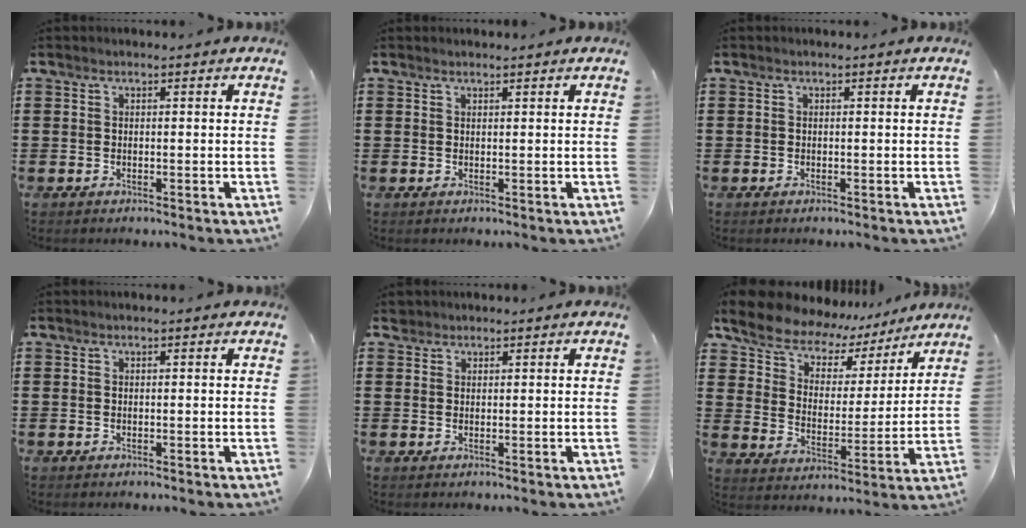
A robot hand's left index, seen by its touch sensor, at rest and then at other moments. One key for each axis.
{"total": 0.8, "fx": 0.7, "fy": 0.2, "fz": 0.0, "tx": -0.002, "ty": 0.000, "tz": 0.015}
{"total": 0.0}
{"total": 0.0}
{"total": 1.5, "fx": 1.3, "fy": 0.8, "fz": 0.1, "tx": -0.007, "ty": 0.005, "tz": 0.025}
{"total": 7.9, "fx": 7.1, "fy": 3.2, "fz": 1.8, "tx": -0.068, "ty": -0.048, "tz": 0.123}